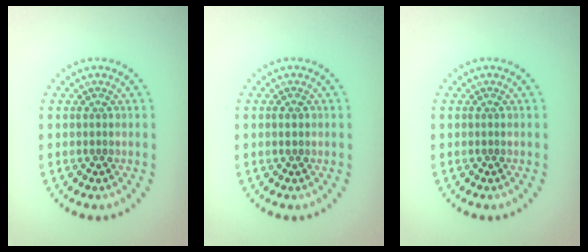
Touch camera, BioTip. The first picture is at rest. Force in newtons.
{"total": 0.8, "press": 0.8, "slide": 0.1}
{"total": 0.0}